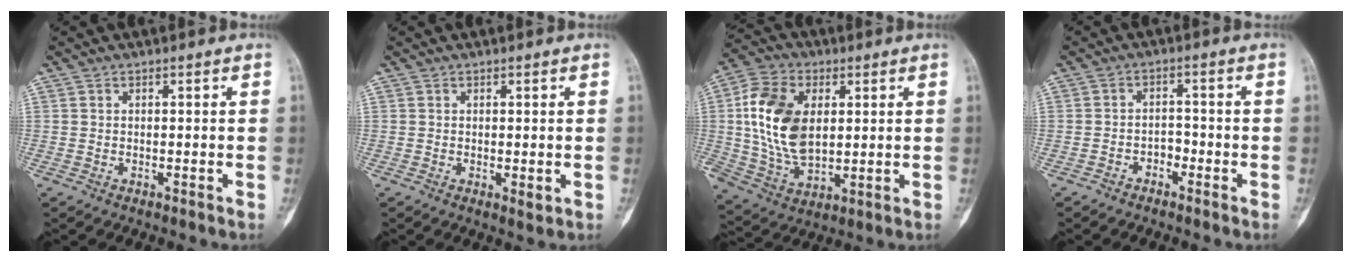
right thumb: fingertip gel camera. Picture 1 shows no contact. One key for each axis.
{"total": 1.4, "fx": 0.0, "fy": 0.6, "fz": 1.3, "tx": -0.015, "ty": -0.005, "tz": 0.002}
{"total": 16.1, "fx": 2.8, "fy": 10.0, "fz": 12.3, "tx": -0.220, "ty": -0.004, "tz": 0.054}
{"total": 2.7, "fx": -1.7, "fy": 1.9, "fz": 1.0, "tx": -0.005, "ty": 0.021, "tz": -0.032}